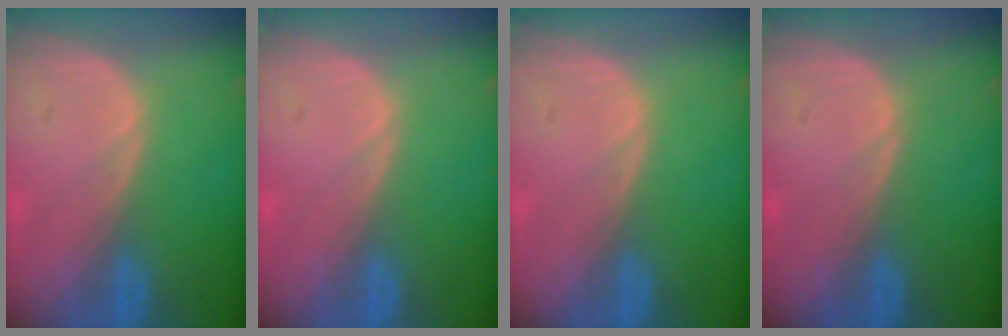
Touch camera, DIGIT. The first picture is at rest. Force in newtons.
{"total": 0.0}
{"total": 0.0}
{"total": 0.0}